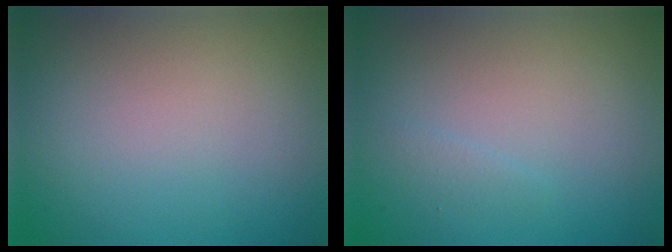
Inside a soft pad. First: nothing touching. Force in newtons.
{"total": 0.6, "press": 0.6, "slide": 0.0}